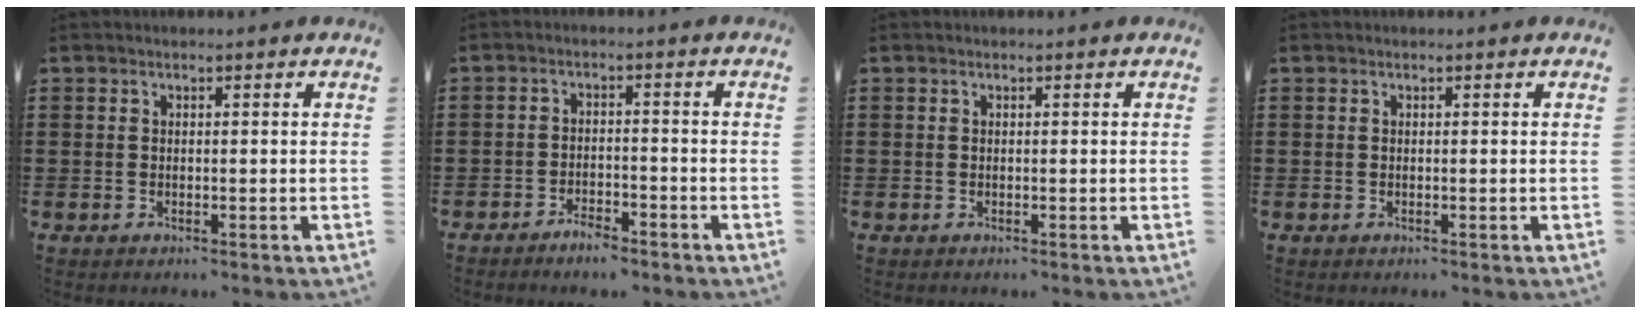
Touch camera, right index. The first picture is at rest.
{"total": 2.7, "force": [-2.6, 0.5, 0.6], "torque": [-0.016, 0.005, -0.053]}
{"total": 0.0}
{"total": 0.0}